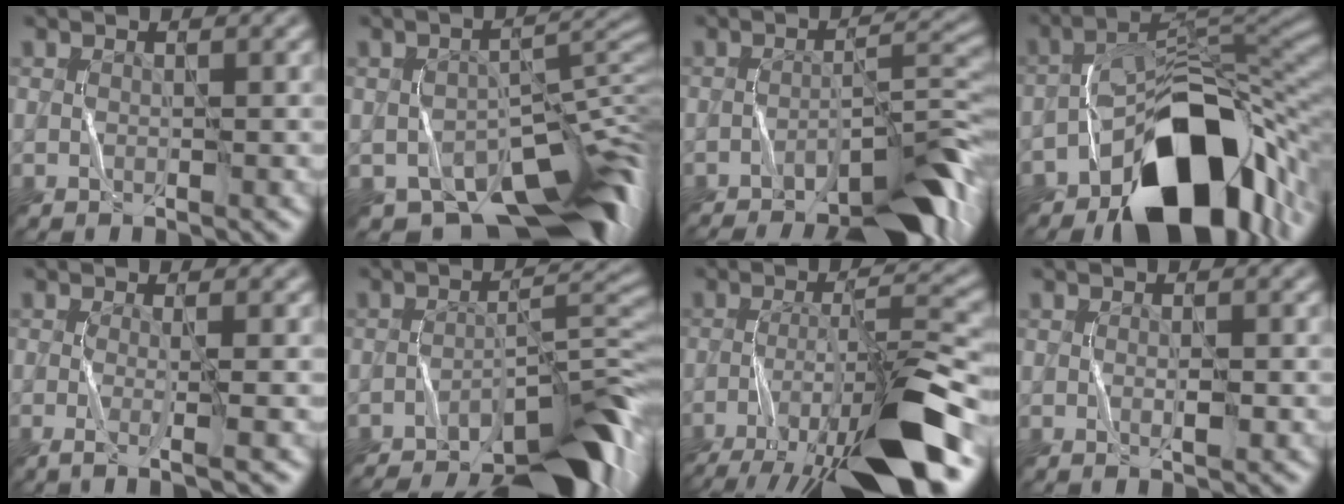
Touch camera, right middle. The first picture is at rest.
{"total": 12.6, "force": [-8.7, 5.4, 7.4], "torque": [-0.105, -0.002, -0.124]}
{"total": 8.3, "force": [-6.5, 1.7, 4.9], "torque": [-0.054, 0.018, -0.103]}
{"total": 13.6, "force": [-7.4, 6.9, 9.0], "torque": [-0.113, 0.008, -0.128]}
{"total": 2.5, "force": [-0.4, 0.5, 2.4], "torque": [-0.037, -0.001, -0.013]}
{"total": 10.5, "force": [-8.5, 2.4, 5.8], "torque": [-0.073, 0.018, -0.135]}
{"total": 11.7, "force": [-6.9, 2.5, 9.1], "torque": [-0.160, 0.010, -0.119]}
{"total": 0.7, "force": [0.0, 0.0, 0.7], "torque": [-0.012, 0.003, 0.000]}